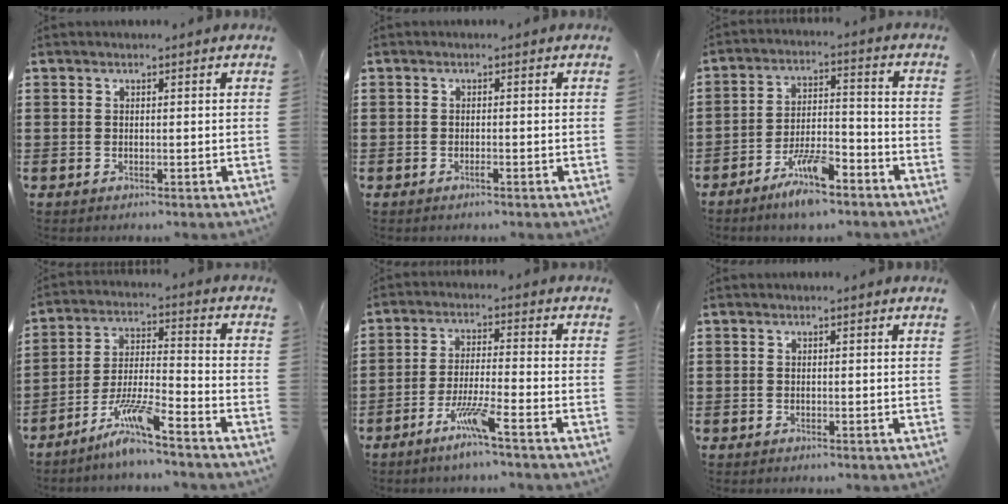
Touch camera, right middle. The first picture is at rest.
{"total": 0.6, "force": [-0.5, 0.1, 0.3], "torque": [-0.009, -0.004, -0.009]}
{"total": 8.1, "force": [-6.0, 1.9, 5.1], "torque": [-0.106, -0.001, -0.114]}
{"total": 8.4, "force": [-6.7, 0.0, 5.1], "torque": [-0.115, -0.016, -0.133]}
{"total": 6.2, "force": [-4.3, 0.0, 4.4], "torque": [-0.092, -0.012, -0.081]}
{"total": 0.0}